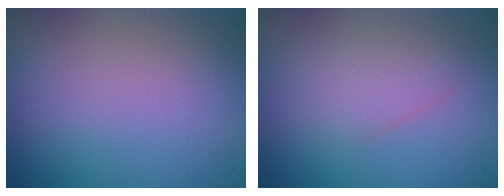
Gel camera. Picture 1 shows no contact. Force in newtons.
{"total": 2.2, "press": 2.2, "slide": 0.0}